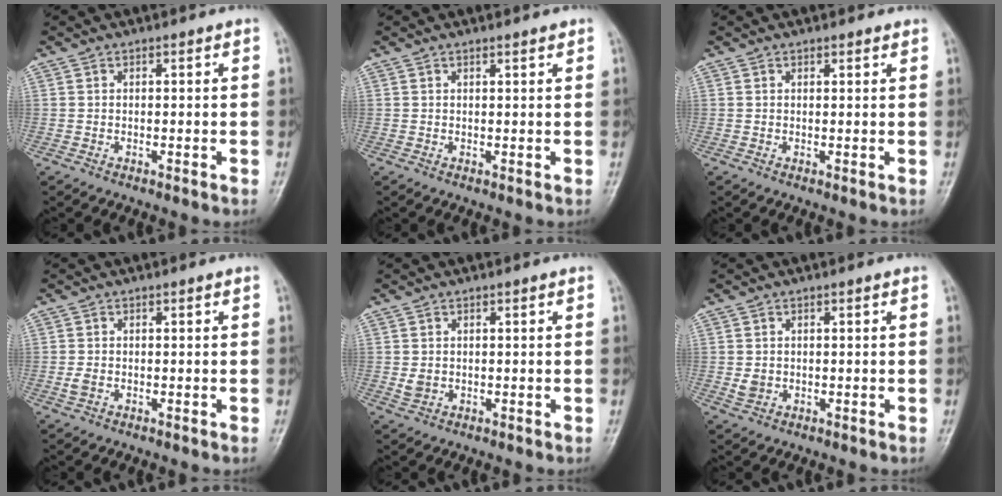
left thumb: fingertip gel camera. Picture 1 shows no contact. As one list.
[{"total": 0.9, "force": [0.7, 0.1, 0.5], "torque": [-0.008, -0.005, 0.011]}, {"total": 1.0, "force": [0.8, 0.4, 0.4], "torque": [-0.003, -0.004, 0.009]}, {"total": 1.6, "force": [-0.2, 1.0, 1.2], "torque": [-0.026, 0.001, -0.004]}, {"total": 1.9, "force": [0.1, 1.4, 1.2], "torque": [-0.018, 0.000, 0.009]}, {"total": 1.9, "force": [0.0, 1.6, 1.1], "torque": [-0.015, 0.000, 0.005]}]